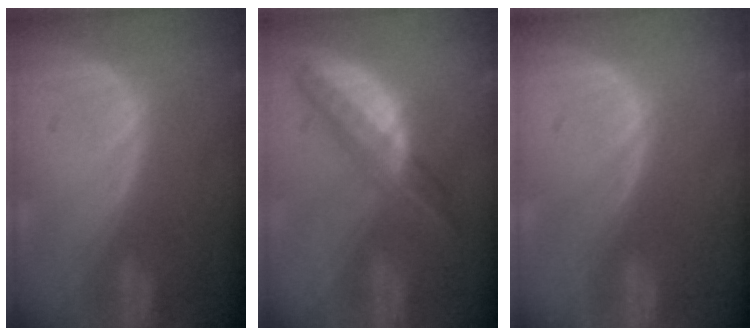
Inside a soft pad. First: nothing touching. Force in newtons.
{"total": 6.5, "press": 5.7, "slide": 3.1}
{"total": 0.0}